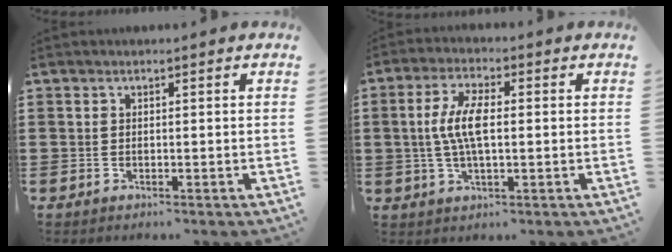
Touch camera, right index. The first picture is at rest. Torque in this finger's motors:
{"motor_torque": [1.09, 1.05, 0.56, 0.21]}